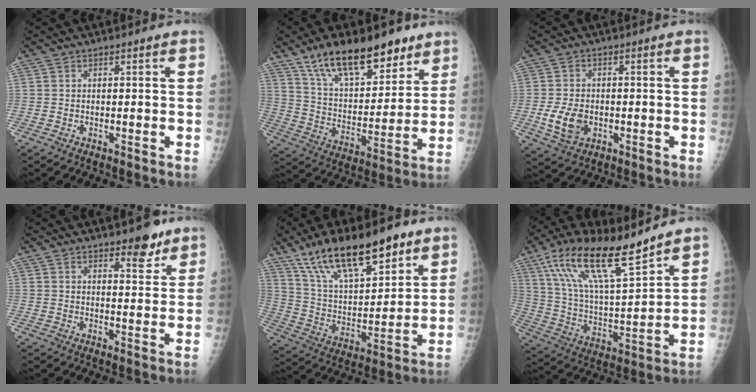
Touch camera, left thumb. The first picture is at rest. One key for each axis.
{"total": 19.1, "fx": 12.9, "fy": 8.2, "fz": 11.4, "tx": -0.143, "ty": -0.061, "tz": 0.226}
{"total": 6.6, "fx": -1.6, "fy": 4.6, "fz": 4.4, "tx": -0.077, "ty": 0.000, "tz": -0.022}
{"total": 5.3, "fx": 3.7, "fy": 2.1, "fz": 3.1, "tx": -0.025, "ty": -0.024, "tz": 0.050}
{"total": 21.0, "fx": 13.7, "fy": 7.8, "fz": 13.8, "tx": -0.204, "ty": -0.050, "tz": 0.250}
{"total": 19.2, "fx": 13.1, "fy": 4.6, "fz": 13.2, "tx": -0.222, "ty": -0.053, "tz": 0.246}